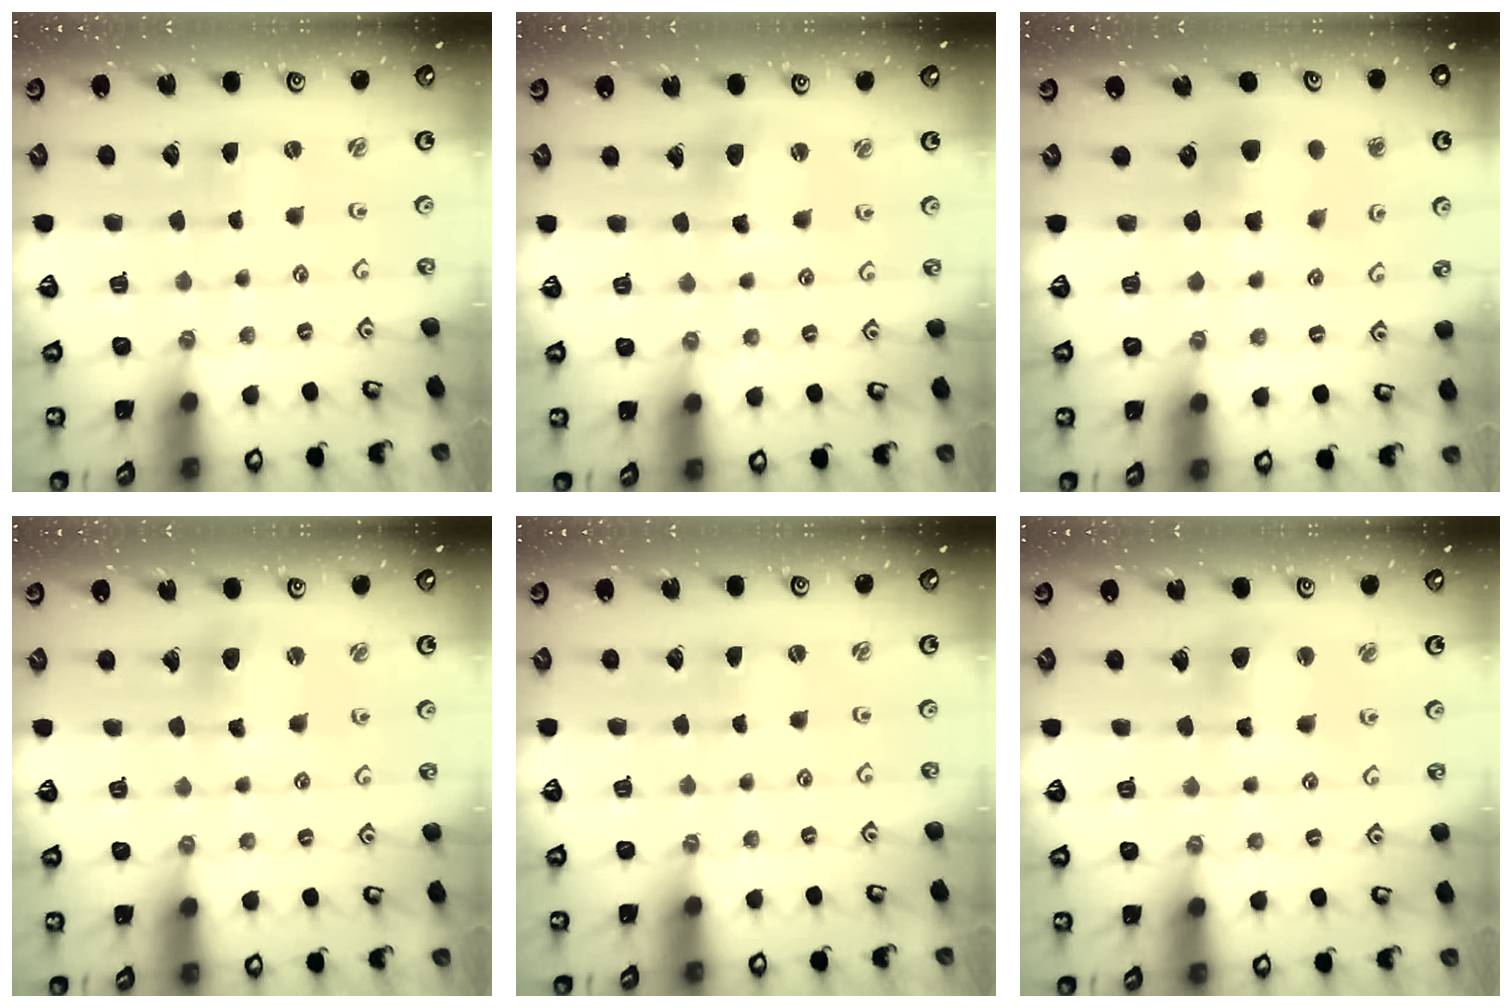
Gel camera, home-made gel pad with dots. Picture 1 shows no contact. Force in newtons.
{"total": 8.4, "press": 8.3, "slide": 1.2}
{"total": 6.8, "press": 6.8, "slide": 0.6}
{"total": 8.4, "press": 8.3, "slide": 1.2}
{"total": 0.0}
{"total": 8.6, "press": 8.4, "slide": 1.4}